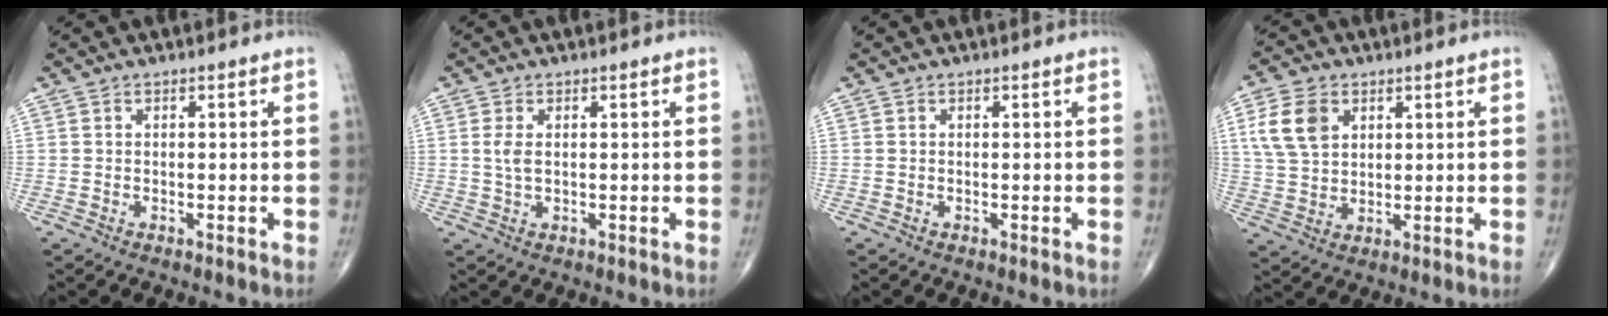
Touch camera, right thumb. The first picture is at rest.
{"total": 2.4, "force": [0.4, 1.2, 2.1], "torque": [-0.048, 0.000, 0.011]}
{"total": 0.0}
{"total": 9.0, "force": [3.2, 6.3, 5.6], "torque": [-0.099, -0.005, 0.065]}